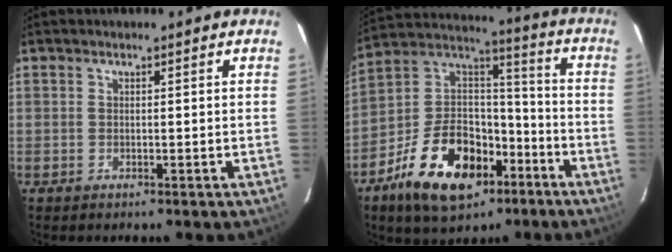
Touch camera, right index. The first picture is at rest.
{"total": 21.1, "force": [-10.9, 12.5, 13.1], "torque": [-0.267, 0.037, -0.175]}